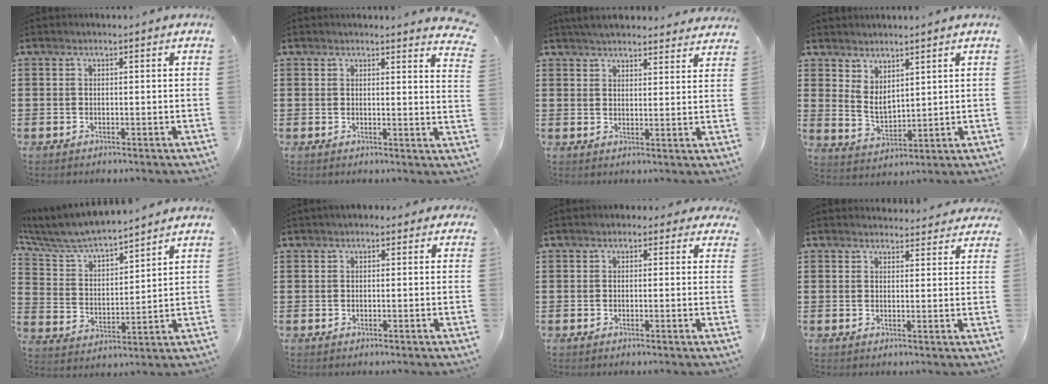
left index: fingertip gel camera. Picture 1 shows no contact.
{"total": 2.4, "force": [2.3, -0.3, 0.6], "torque": [-0.012, -0.011, 0.040]}
{"total": 4.4, "force": [4.3, 0.6, 0.7], "torque": [-0.024, -0.009, 0.081]}
{"total": 3.9, "force": [3.1, 1.8, 1.5], "torque": [-0.041, -0.004, 0.059]}
{"total": 6.8, "force": [6.3, 1.1, 2.2], "torque": [-0.074, -0.037, 0.108]}
{"total": 1.1, "force": [0.1, 0.9, 0.7], "torque": [-0.015, 0.007, 0.000]}
{"total": 1.3, "force": [0.3, 1.1, 0.6], "torque": [-0.009, 0.005, 0.001]}
{"total": 2.7, "force": [2.6, 0.7, 0.3], "torque": [-0.006, -0.006, 0.047]}